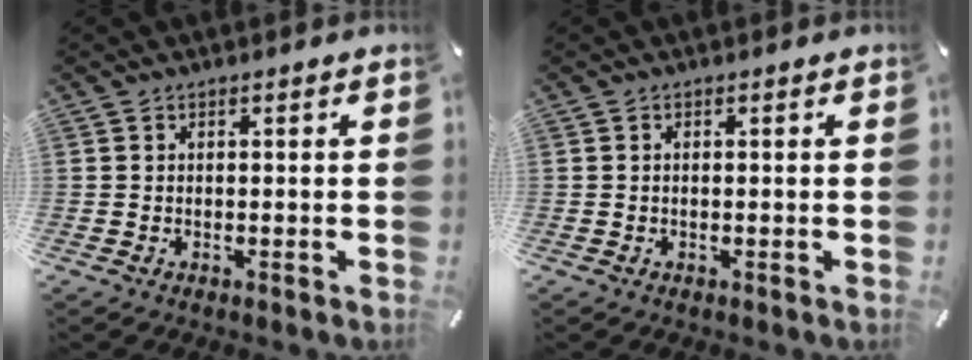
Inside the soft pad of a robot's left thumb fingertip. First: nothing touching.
{"total": 0.0}